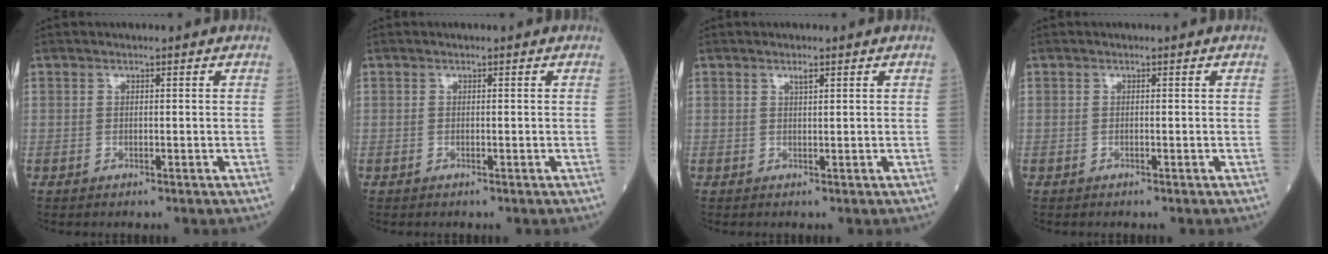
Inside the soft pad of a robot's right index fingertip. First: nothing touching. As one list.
[{"total": 0.0}, {"total": 1.0, "force": [0.8, 0.1, 0.5], "torque": [-0.015, 0.003, 0.016]}, {"total": 0.0}]